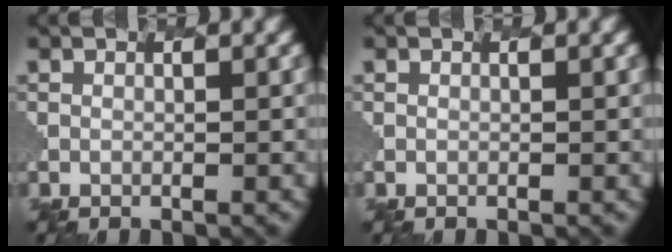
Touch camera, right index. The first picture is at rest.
{"total": 0.0}